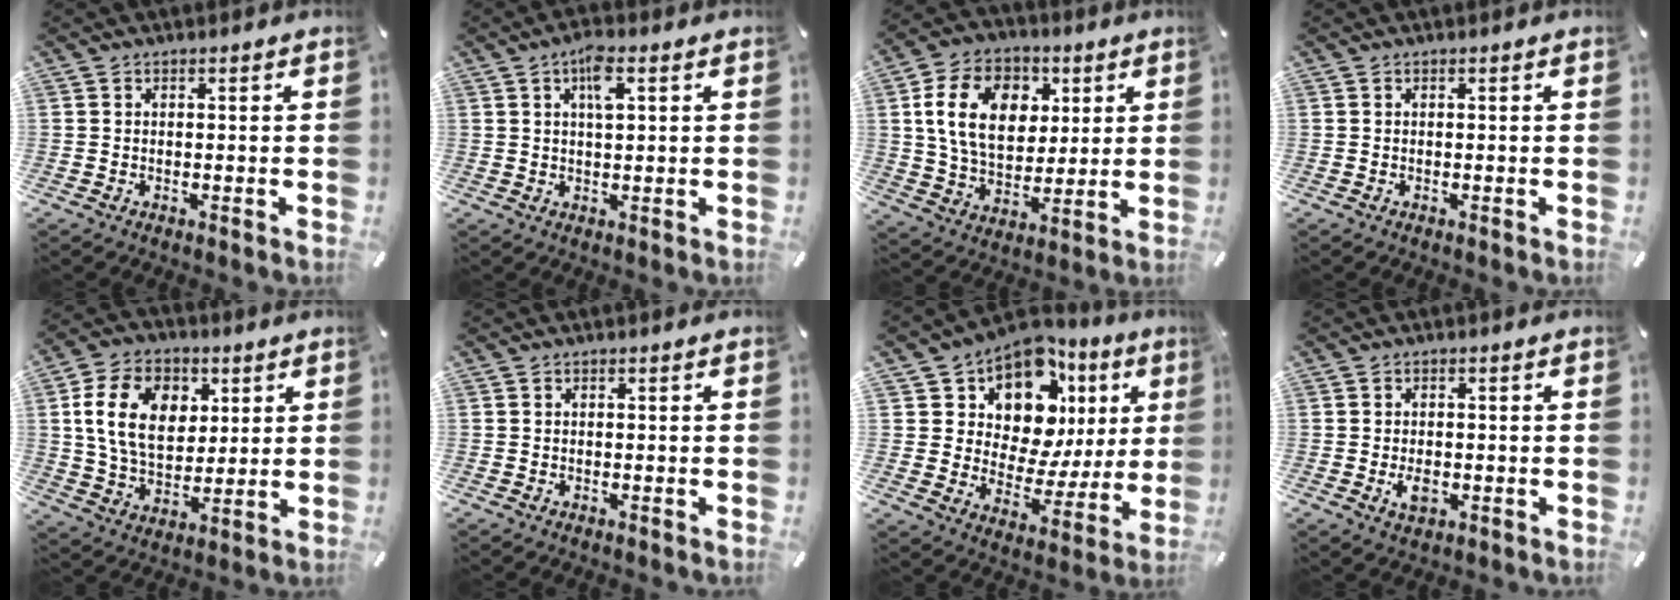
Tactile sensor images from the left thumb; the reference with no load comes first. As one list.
[{"total": 5.3, "force": [2.2, 1.8, 4.5], "torque": [-0.079, 0.002, 0.032]}, {"total": 16.0, "force": [4.5, 11.8, 9.8], "torque": [-0.173, 0.007, 0.081]}, {"total": 0.0}, {"total": 14.9, "force": [4.0, 10.9, 9.2], "torque": [-0.169, 0.011, 0.074]}, {"total": 0.0}, {"total": 13.9, "force": [8.7, 8.5, 6.6], "torque": [-0.109, -0.080, 0.152]}, {"total": 3.2, "force": [-0.7, 2.0, 2.3], "torque": [-0.040, -0.004, -0.013]}]